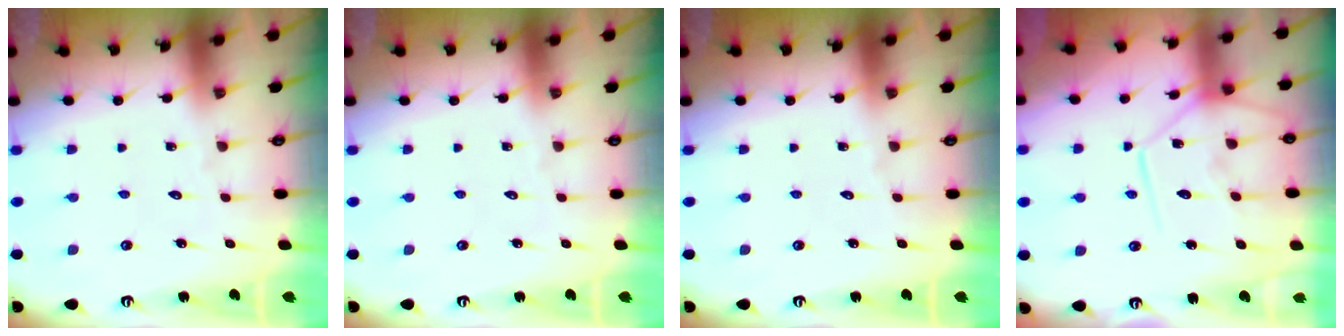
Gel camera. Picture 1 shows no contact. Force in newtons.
{"total": 0.0}
{"total": 0.0}
{"total": 12.4, "press": 12.3, "slide": 1.6}